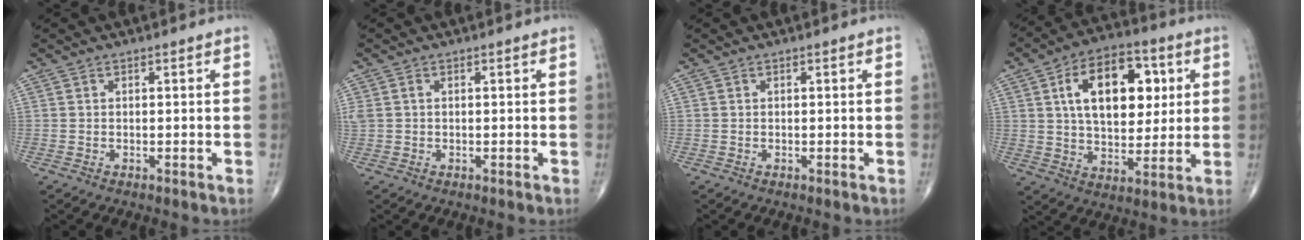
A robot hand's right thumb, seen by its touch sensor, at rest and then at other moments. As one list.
[{"total": 1.8, "force": [0.3, 1.3, 1.2], "torque": [-0.044, 0.014, 0.013]}, {"total": 0.0}, {"total": 18.0, "force": [4.8, 10.5, 13.8], "torque": [-0.179, -0.002, 0.077]}]